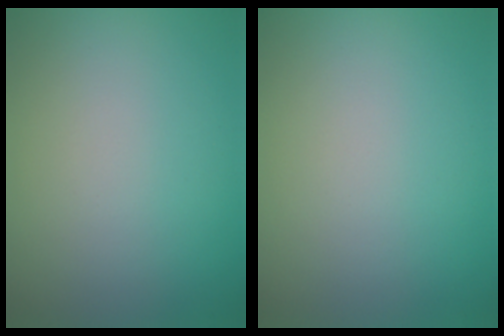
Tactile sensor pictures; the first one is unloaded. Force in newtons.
{"total": 0.0}